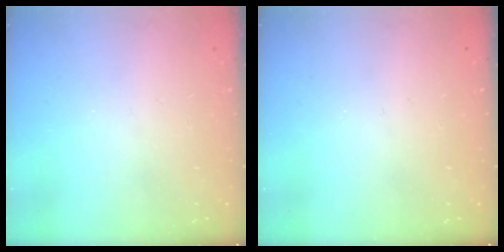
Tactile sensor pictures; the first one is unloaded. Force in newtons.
{"total": 0.0}